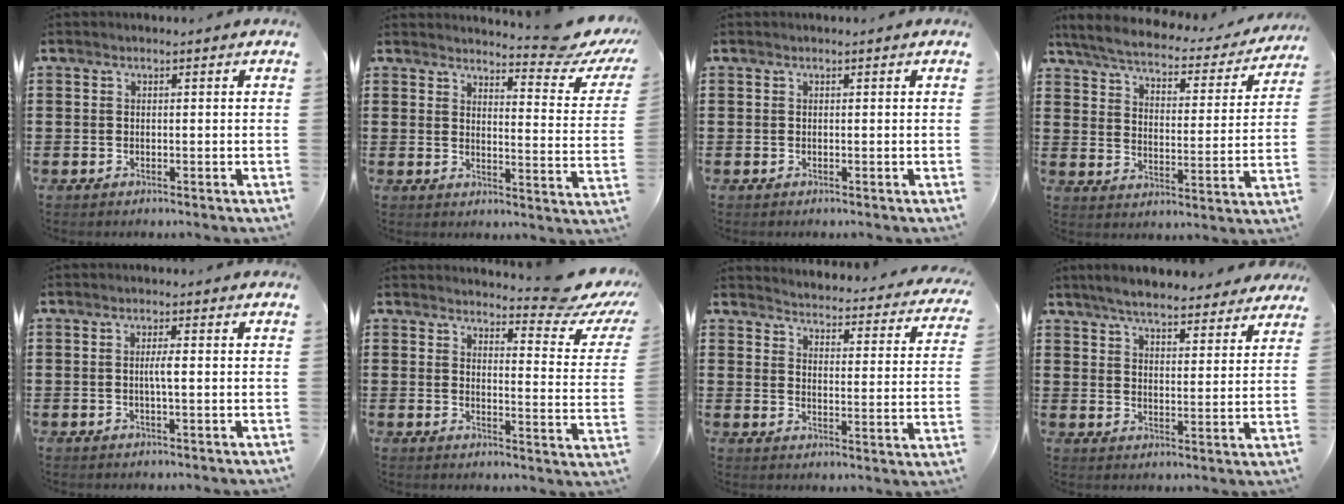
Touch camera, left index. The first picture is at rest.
{"total": 6.1, "force": [5.3, 0.1, 2.9], "torque": [-0.046, -0.038, 0.087]}
{"total": 0.0}
{"total": 4.5, "force": [4.2, 0.3, 1.7], "torque": [-0.056, -0.029, 0.067]}
{"total": 2.1, "force": [0.1, 0.0, 2.1], "torque": [-0.041, -0.004, 0.001]}
{"total": 6.3, "force": [5.6, 0.4, 3.0], "torque": [-0.049, -0.039, 0.093]}
{"total": 3.3, "force": [3.3, -0.6, 0.2], "torque": [-0.018, -0.043, 0.048]}
{"total": 5.7, "force": [5.4, 0.5, 1.7], "torque": [-0.056, -0.021, 0.099]}